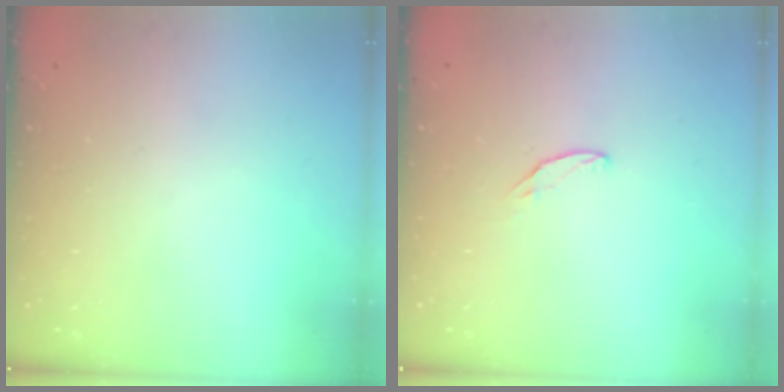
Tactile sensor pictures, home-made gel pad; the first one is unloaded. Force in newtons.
{"total": 3.7, "press": 3.6, "slide": 0.3}